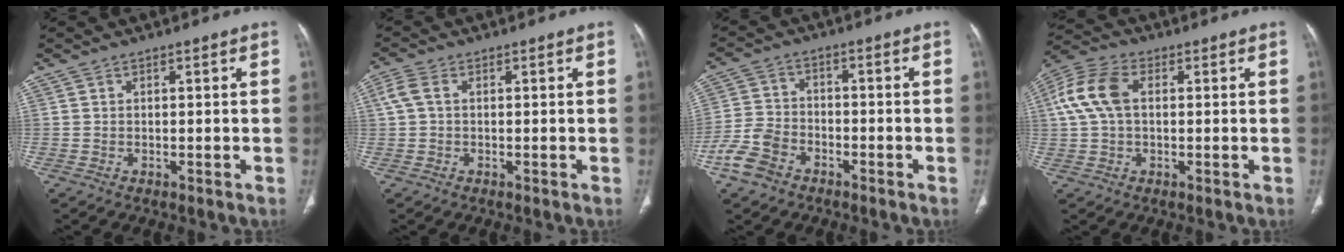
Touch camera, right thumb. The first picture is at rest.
{"total": 2.9, "force": [0.3, 1.8, 2.3], "torque": [-0.064, 0.007, 0.000]}
{"total": 7.6, "force": [-4.5, 5.1, 3.5], "torque": [-0.076, 0.023, -0.089]}
{"total": 9.3, "force": [1.1, 5.8, 7.2], "torque": [-0.164, 0.027, 0.016]}